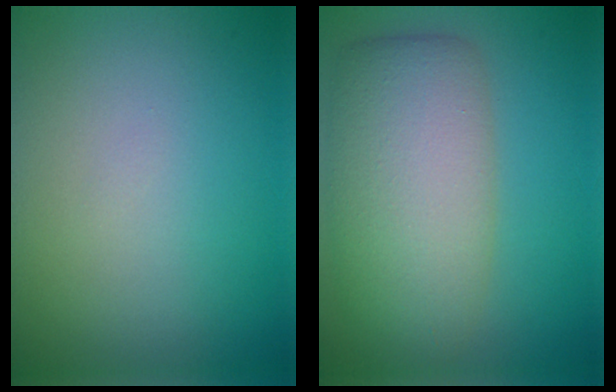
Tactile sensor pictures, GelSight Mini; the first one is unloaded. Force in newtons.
{"total": 8.0, "press": 8.0, "slide": 0.5}